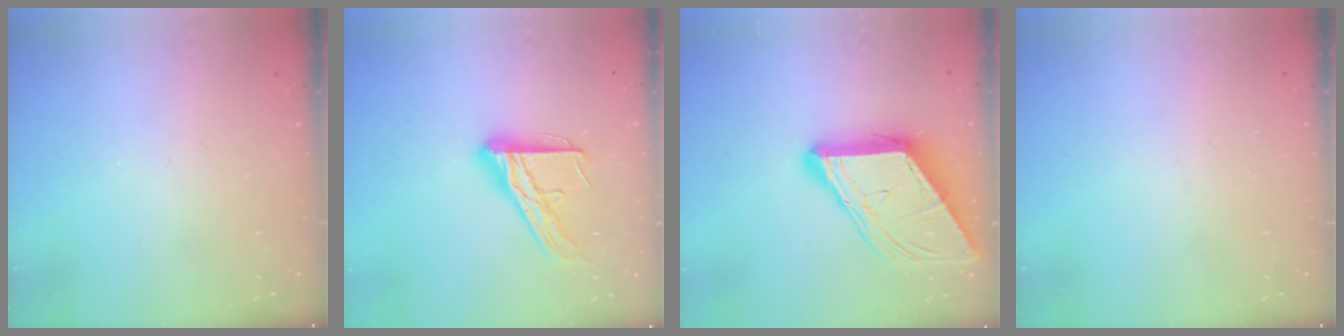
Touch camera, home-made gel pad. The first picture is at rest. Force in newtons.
{"total": 14.8, "press": 14.8, "slide": 1.3}
{"total": 11.8, "press": 11.7, "slide": 1.2}
{"total": 0.0}